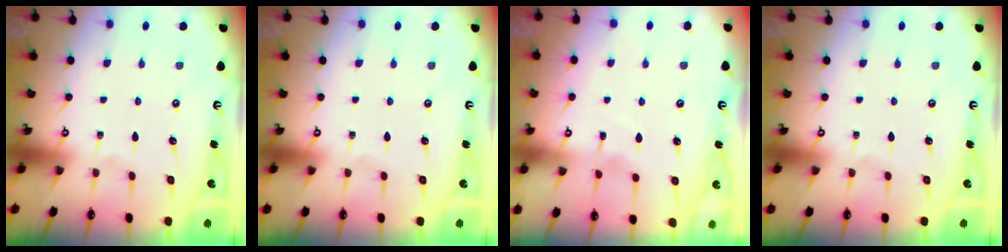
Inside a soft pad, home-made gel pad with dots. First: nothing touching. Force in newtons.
{"total": 0.0}
{"total": 3.3, "press": 3.3, "slide": 0.4}
{"total": 0.0}